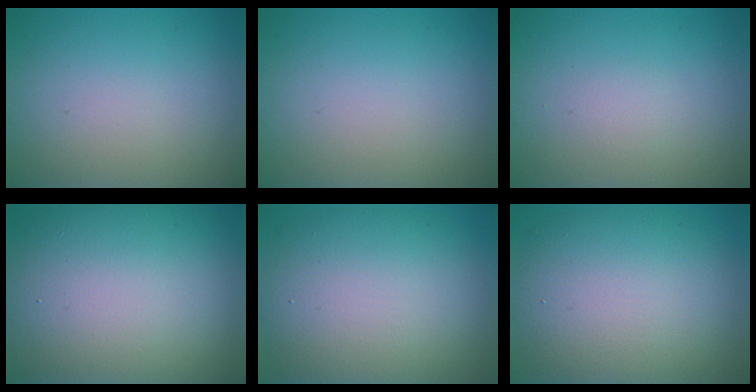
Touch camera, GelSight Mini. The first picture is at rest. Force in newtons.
{"total": 0.0}
{"total": 0.9, "press": 0.9, "slide": 0.0}
{"total": 15.9, "press": 15.9, "slide": 1.1}
{"total": 11.6, "press": 11.6, "slide": 0.7}
{"total": 11.1, "press": 11.1, "slide": 0.5}